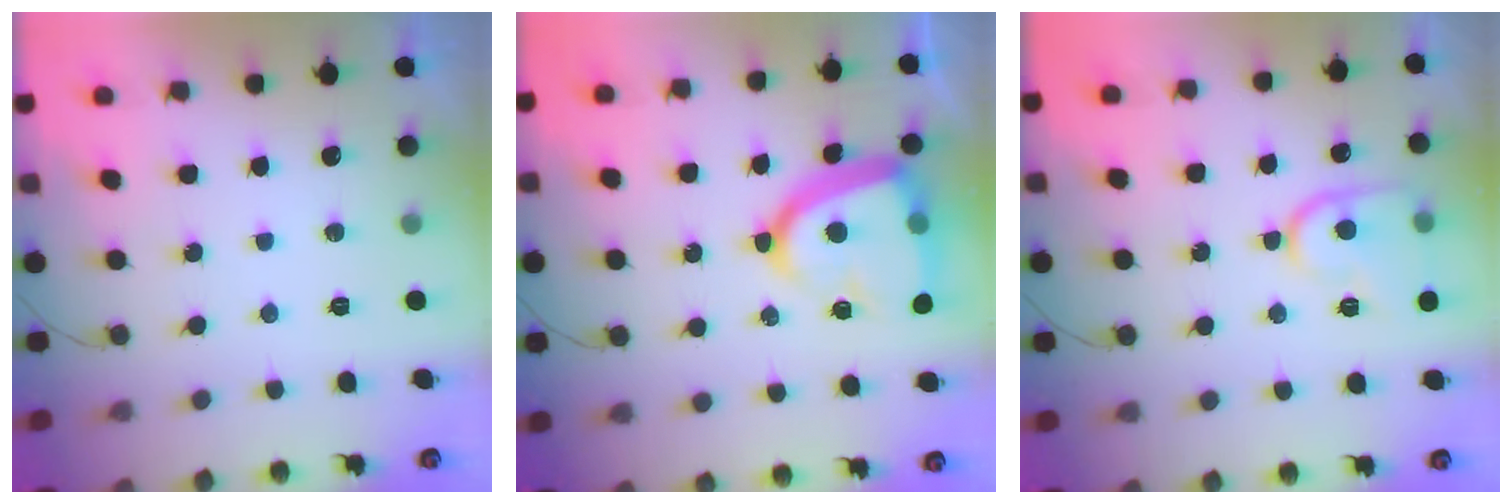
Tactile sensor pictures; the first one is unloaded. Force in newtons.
{"total": 18.0, "press": 17.9, "slide": 1.7}
{"total": 13.1, "press": 13.0, "slide": 1.3}